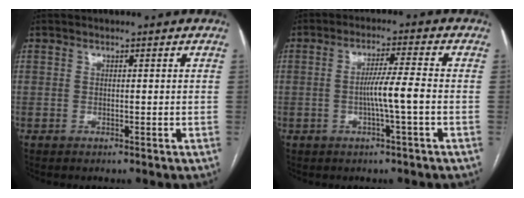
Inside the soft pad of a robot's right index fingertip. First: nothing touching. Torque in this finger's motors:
{"motor_torque": [1.11, -0.42, 0.62, 0.12]}